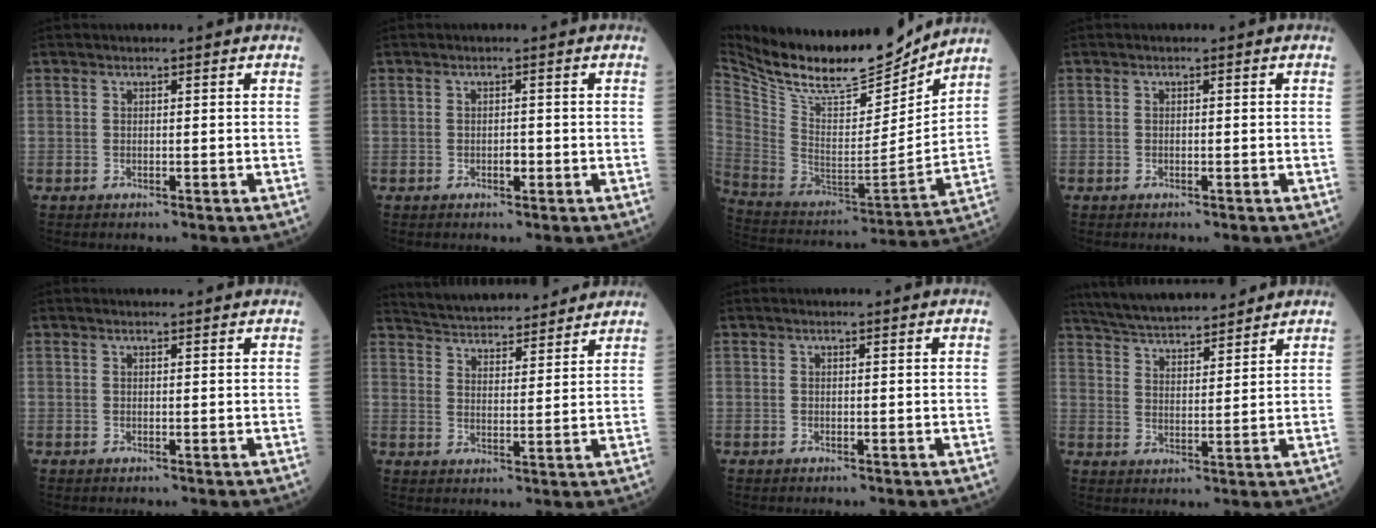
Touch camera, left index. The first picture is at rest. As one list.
[{"total": 1.0, "force": [-0.6, 0.5, 0.7], "torque": [-0.007, -0.002, -0.012]}, {"total": 20.3, "force": [18.3, 3.8, 7.7], "torque": [-0.157, -0.033, 0.310]}, {"total": 0.0}, {"total": 2.6, "force": [2.6, 0.3, 0.5], "torque": [-0.010, 0.011, 0.026]}, {"total": 15.1, "force": [14.3, 2.5, 4.3], "torque": [-0.065, 0.021, 0.209]}, {"total": 0.7, "force": [0.7, 0.0, 0.1], "torque": [-0.008, 0.005, 0.008]}, {"total": 12.9, "force": [11.9, 2.0, 4.7], "torque": [-0.084, 0.019, 0.195]}]